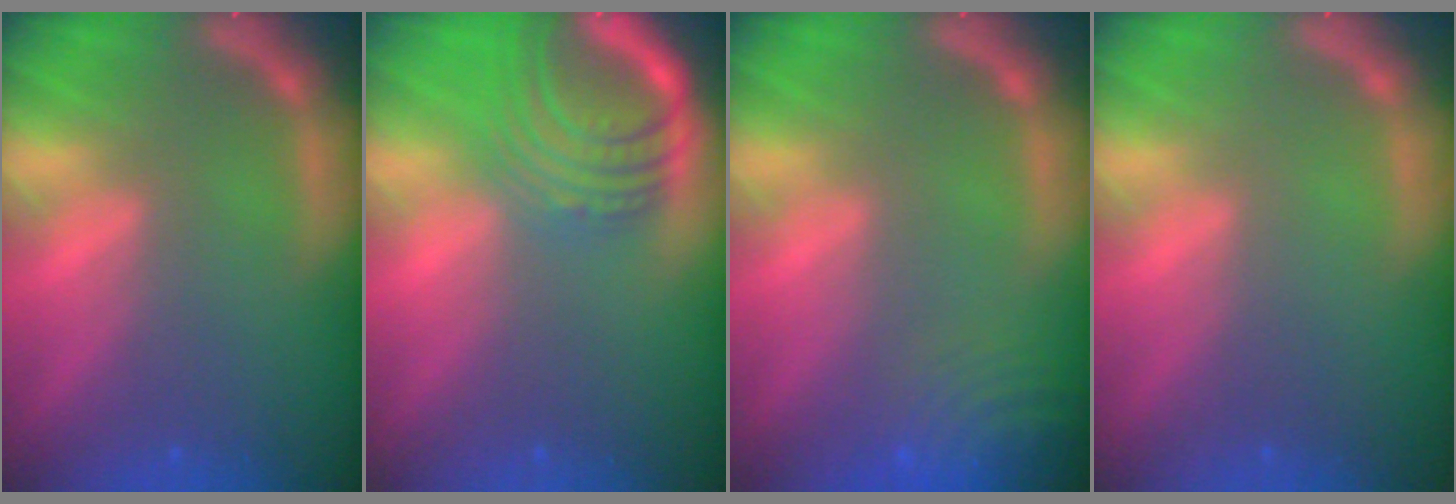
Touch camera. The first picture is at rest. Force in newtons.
{"total": 8.1}
{"total": 9.0}
{"total": 0.0}